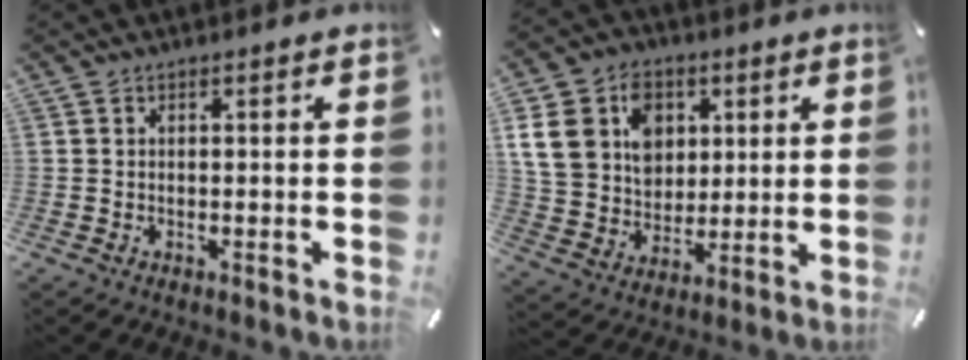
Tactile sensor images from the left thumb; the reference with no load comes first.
{"total": 15.2, "force": [4.7, 12.6, 7.0], "torque": [-0.141, -0.002, 0.088]}